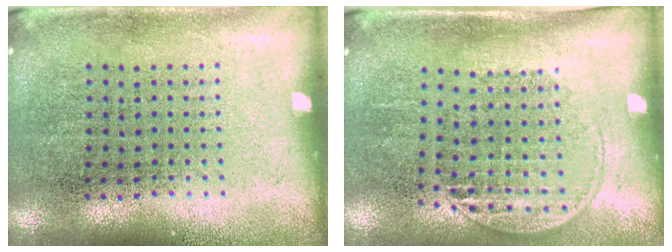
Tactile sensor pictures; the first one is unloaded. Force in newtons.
{"total": 1.6, "press": 1.3, "slide": 0.9}